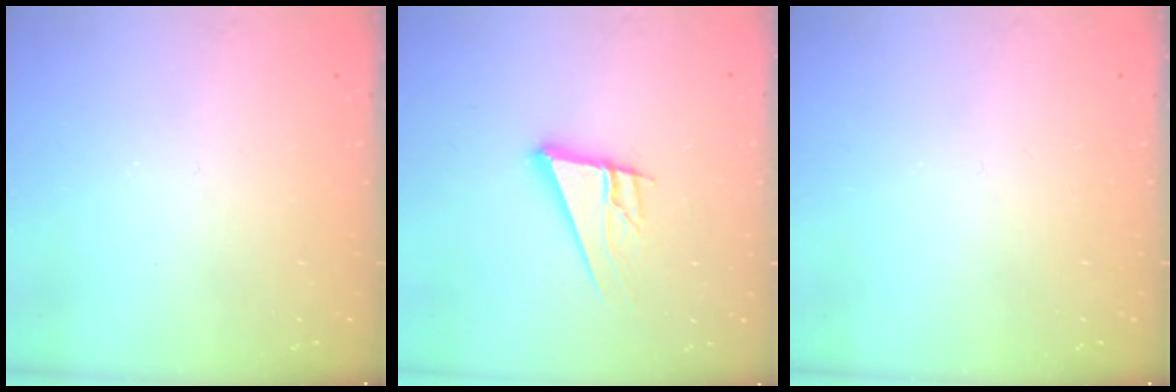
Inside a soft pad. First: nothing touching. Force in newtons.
{"total": 13.1, "press": 12.7, "slide": 3.4}
{"total": 0.0}